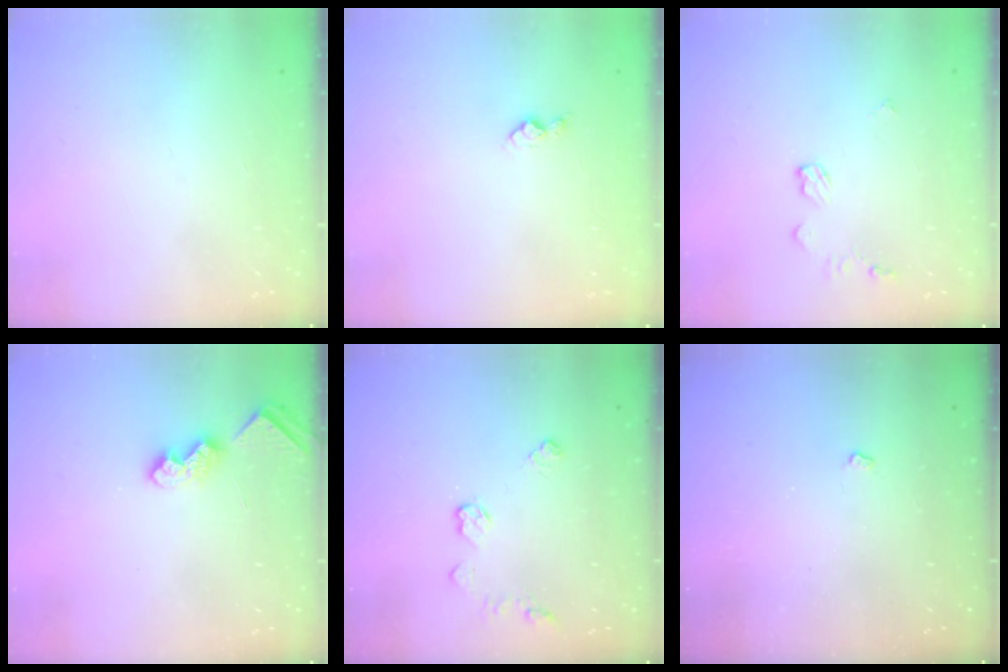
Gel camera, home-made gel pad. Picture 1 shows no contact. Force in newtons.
{"total": 3.8, "press": 3.8, "slide": 0.6}
{"total": 5.7, "press": 5.7, "slide": 0.5}
{"total": 6.1, "press": 6.0, "slide": 0.7}
{"total": 5.4, "press": 5.4, "slide": 0.7}
{"total": 2.6, "press": 2.6, "slide": 0.4}